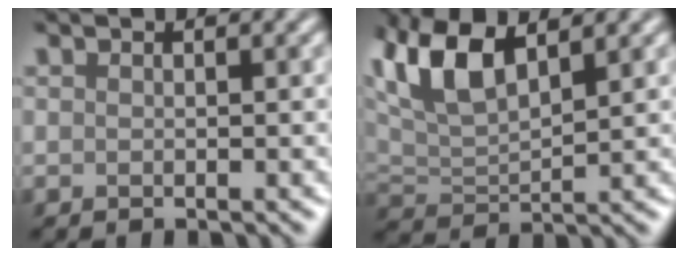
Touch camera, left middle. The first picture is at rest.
{"total": 7.8, "force": [4.4, 3.5, 5.4], "torque": [-0.129, 0.016, 0.083]}